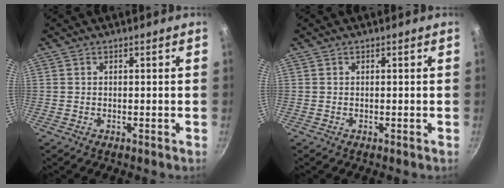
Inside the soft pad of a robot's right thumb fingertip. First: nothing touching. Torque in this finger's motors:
{"motor_torque": [0.00, 0.00, 0.01, 0.01, 0.01]}